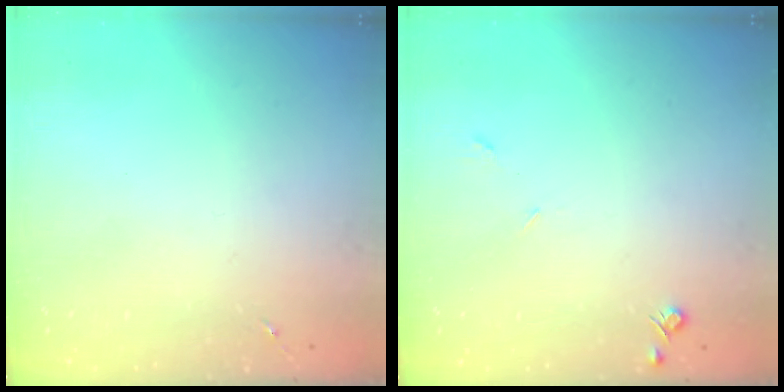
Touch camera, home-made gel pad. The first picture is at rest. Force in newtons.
{"total": 4.2, "press": 4.2, "slide": 0.7}